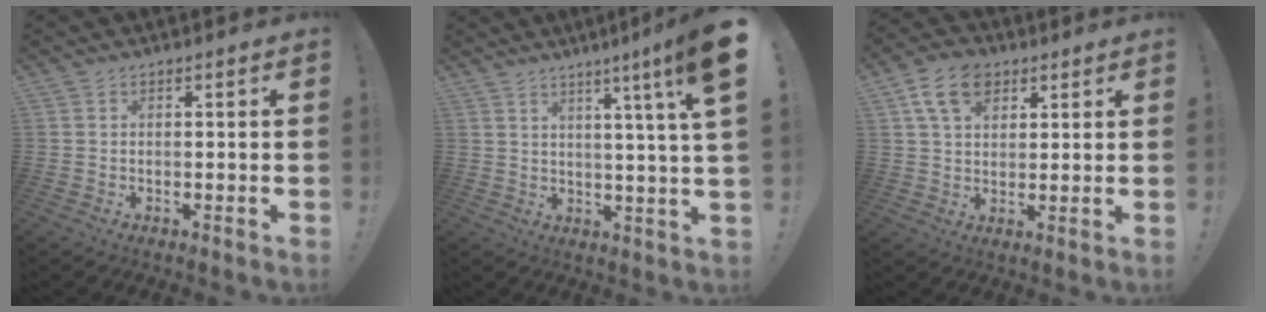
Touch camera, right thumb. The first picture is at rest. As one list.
[{"total": 9.5, "force": [3.6, -1.6, 8.6], "torque": [-0.124, -0.034, 0.044]}, {"total": 10.6, "force": [5.2, 7.1, 5.9], "torque": [-0.100, -0.004, 0.100]}]